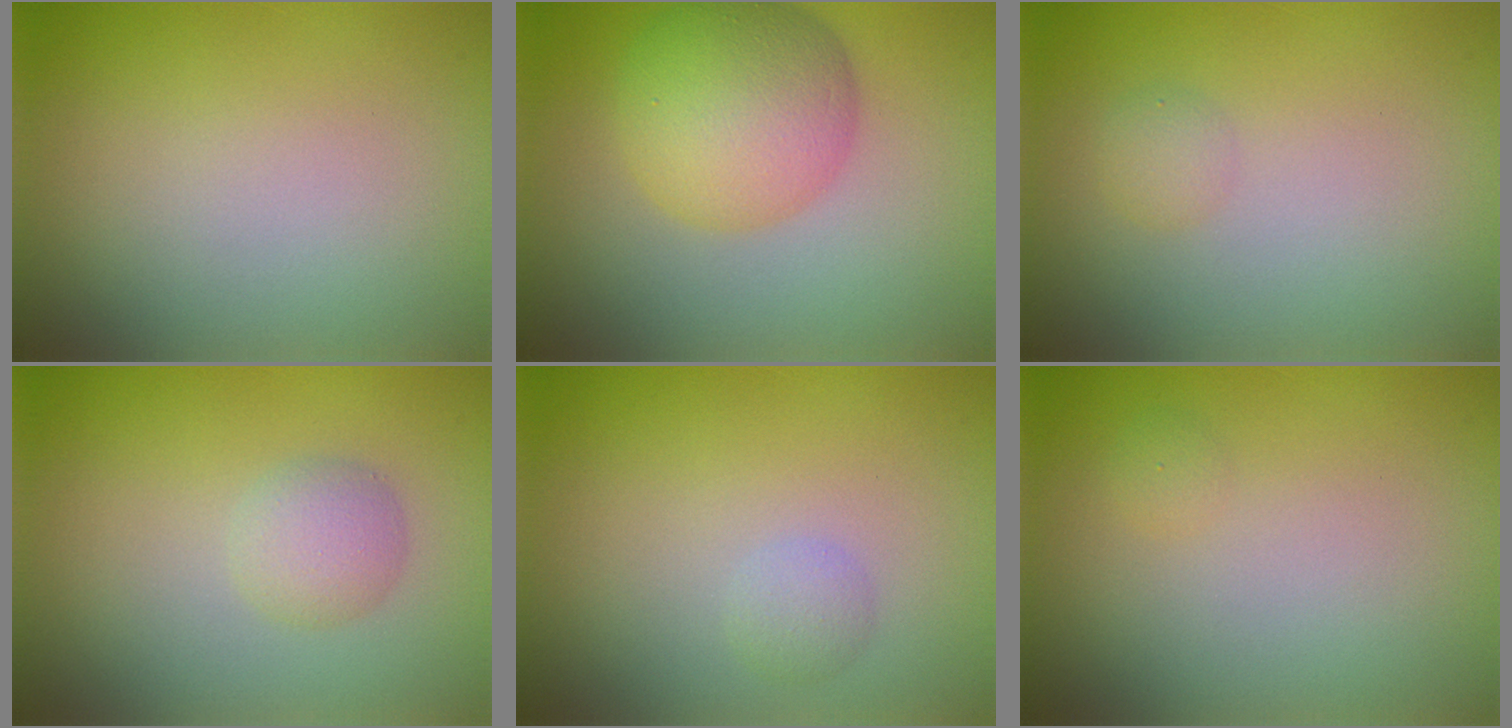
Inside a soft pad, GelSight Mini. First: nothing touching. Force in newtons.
{"total": 6.9, "press": 6.9, "slide": 0.2}
{"total": 1.1, "press": 1.1, "slide": 0.1}
{"total": 2.0, "press": 2.0, "slide": 0.0}
{"total": 1.2, "press": 1.2, "slide": 0.1}
{"total": 0.6, "press": 0.6, "slide": 0.0}